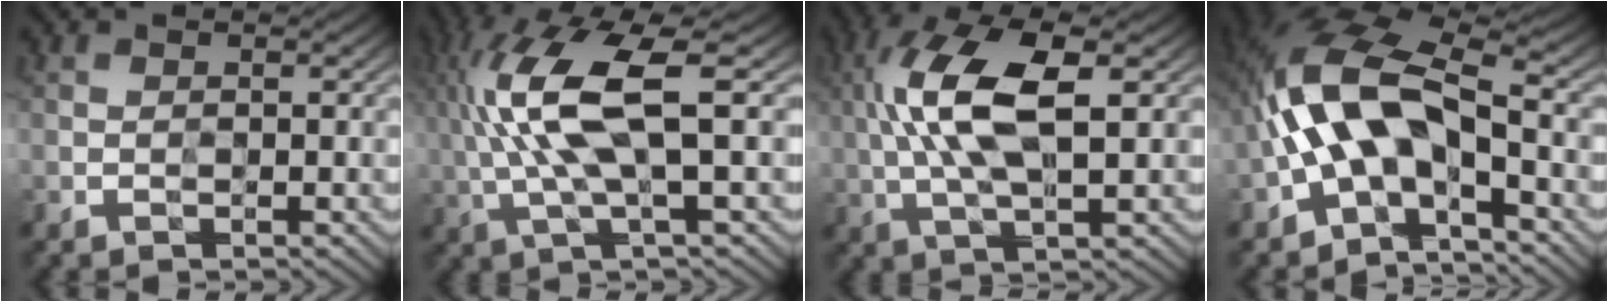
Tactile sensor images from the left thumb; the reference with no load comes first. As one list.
[{"total": 10.5, "force": [2.2, 2.7, 10.0], "torque": [-0.224, 0.007, 0.048]}, {"total": 10.1, "force": [2.2, 3.6, 9.2], "torque": [-0.202, 0.010, 0.040]}, {"total": 11.5, "force": [-1.3, 5.4, 10.1], "torque": [-0.195, 0.015, -0.036]}]